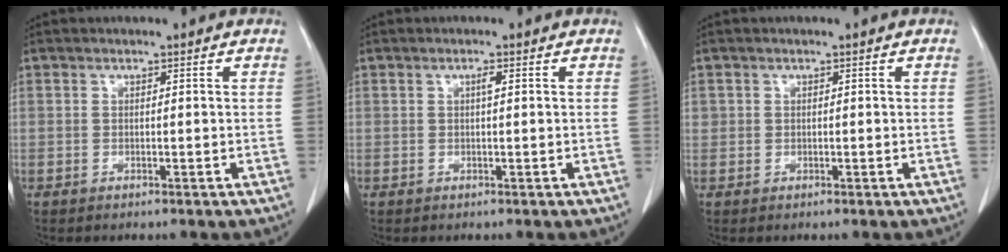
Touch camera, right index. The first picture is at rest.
{"total": 0.8, "force": [0.2, 0.1, 0.8], "torque": [-0.017, 0.002, 0.002]}
{"total": 0.9, "force": [0.3, 0.9, 0.1], "torque": [0.011, 0.002, 0.001]}